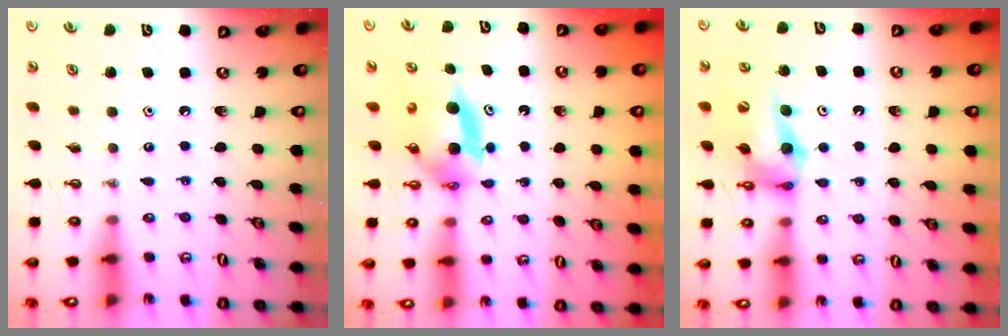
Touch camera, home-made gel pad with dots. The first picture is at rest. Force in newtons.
{"total": 5.8, "press": 5.5, "slide": 2.1}
{"total": 12.4, "press": 12.0, "slide": 3.1}